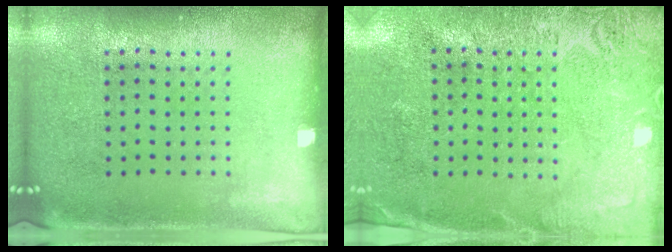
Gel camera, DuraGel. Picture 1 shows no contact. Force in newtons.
{"total": 2.7, "press": 2.4, "slide": 1.1}